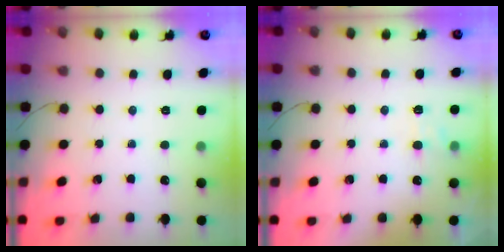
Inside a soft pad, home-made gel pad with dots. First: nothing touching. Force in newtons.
{"total": 7.3, "press": 7.1, "slide": 1.5}